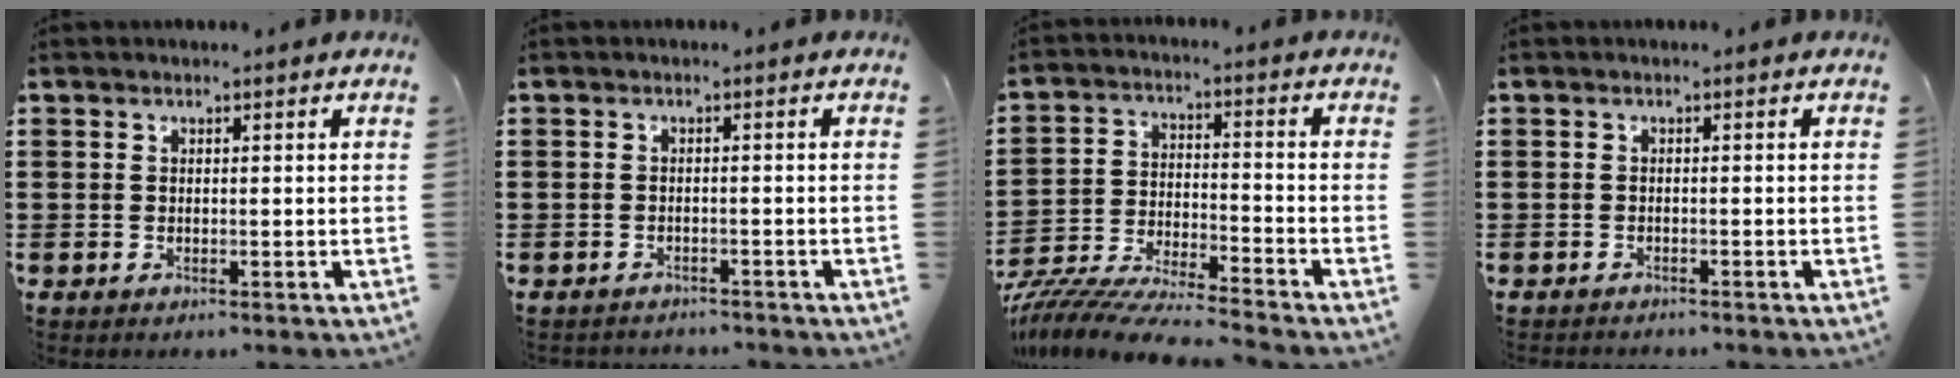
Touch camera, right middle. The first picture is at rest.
{"total": 1.4, "force": [-1.4, 0.3, -0.1], "torque": [-0.003, 0.003, -0.032]}
{"total": 8.1, "force": [-7.9, 0.1, 1.6], "torque": [-0.039, 0.000, -0.161]}
{"total": 0.9, "force": [-0.9, 0.1, -0.1], "torque": [-0.002, 0.003, -0.020]}